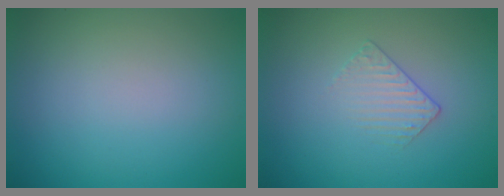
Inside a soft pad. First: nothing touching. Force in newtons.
{"total": 1.3, "press": 0.6, "slide": 1.1}